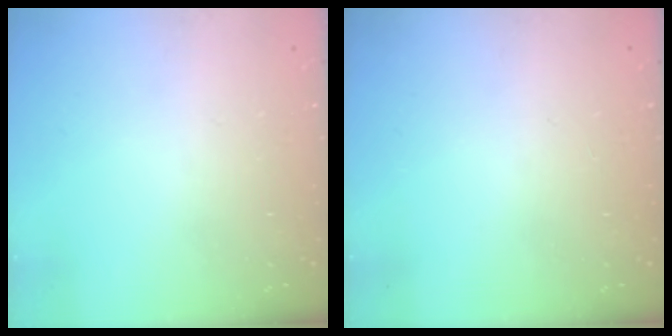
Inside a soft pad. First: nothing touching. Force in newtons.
{"total": 0.0}